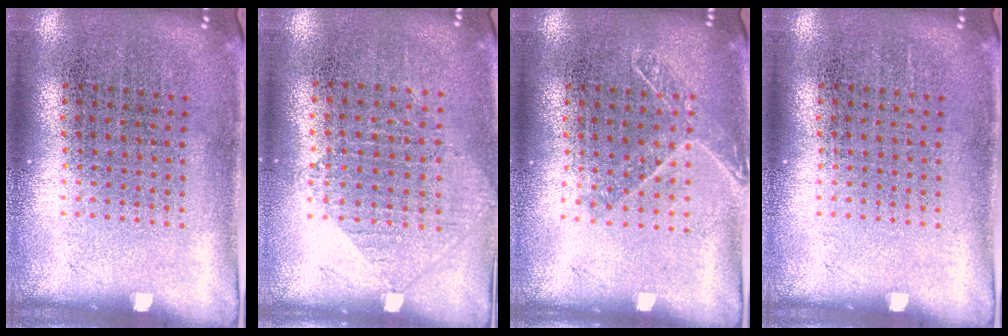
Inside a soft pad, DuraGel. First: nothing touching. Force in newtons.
{"total": 1.0, "press": 0.9, "slide": 0.3}
{"total": 1.3, "press": 1.1, "slide": 0.7}
{"total": 0.0}